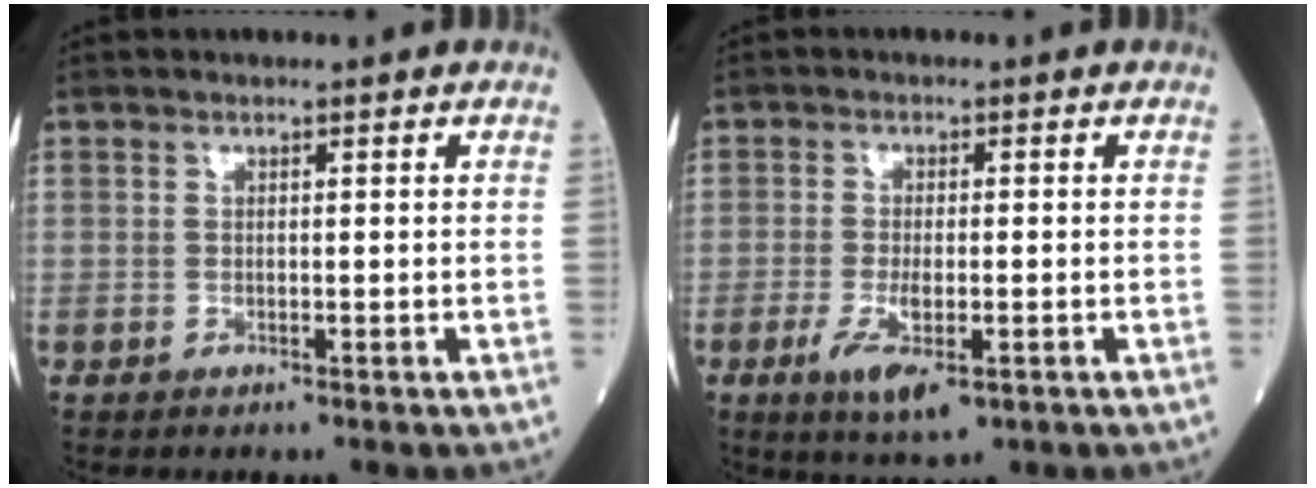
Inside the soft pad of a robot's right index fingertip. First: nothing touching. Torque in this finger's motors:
{"motor_torque": [0.74, -0.26, 0.10, 0.04]}